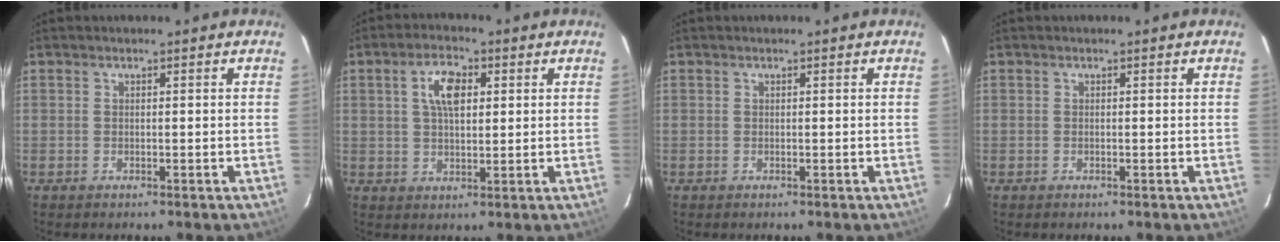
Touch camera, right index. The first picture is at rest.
{"total": 6.3, "force": [1.9, 3.1, 5.1], "torque": [-0.093, 0.014, 0.035]}
{"total": 0.0}
{"total": 0.0}